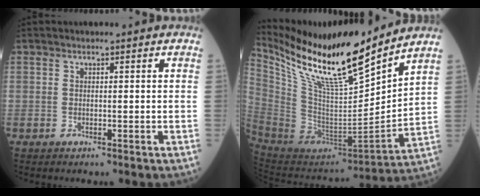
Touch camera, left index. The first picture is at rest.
{"total": 21.6, "force": [17.7, 1.7, 12.4], "torque": [-0.226, -0.028, 0.328]}